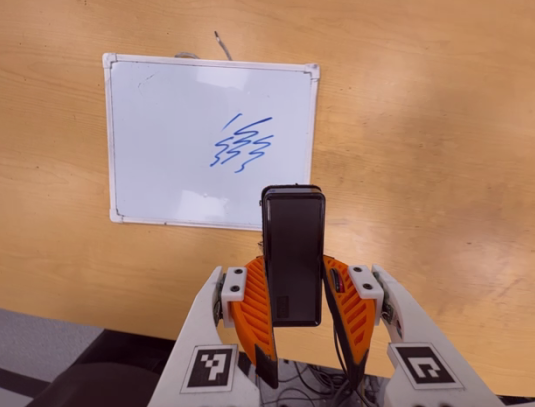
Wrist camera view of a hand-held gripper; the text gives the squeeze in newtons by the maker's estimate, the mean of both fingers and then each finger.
{"total": 4.1, "left": 2.9, "right": 5.2}